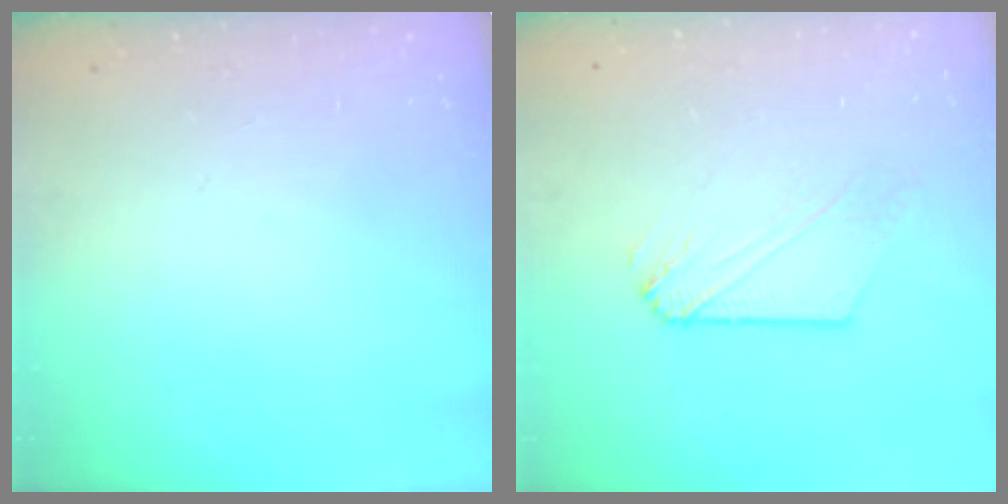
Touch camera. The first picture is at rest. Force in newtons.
{"total": 5.3, "press": 5.3, "slide": 0.7}